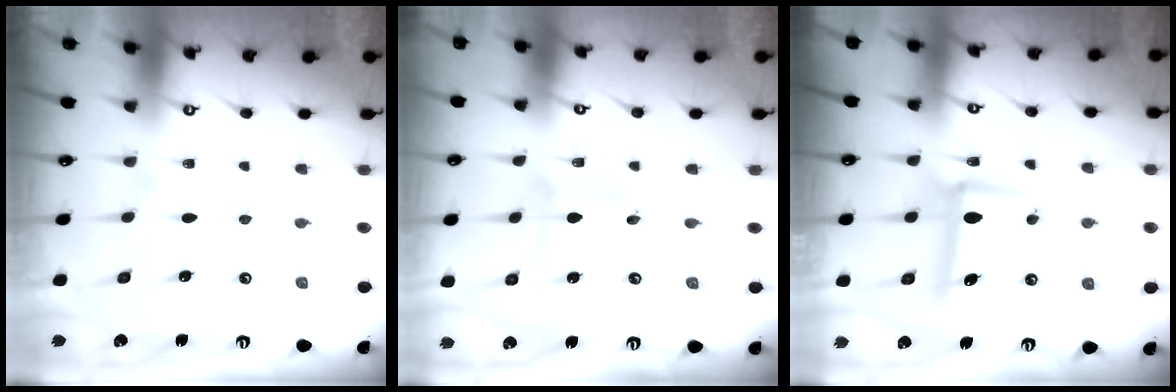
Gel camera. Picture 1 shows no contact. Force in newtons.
{"total": 1.8, "press": 1.8, "slide": 0.1}
{"total": 7.9, "press": 7.8, "slide": 1.0}